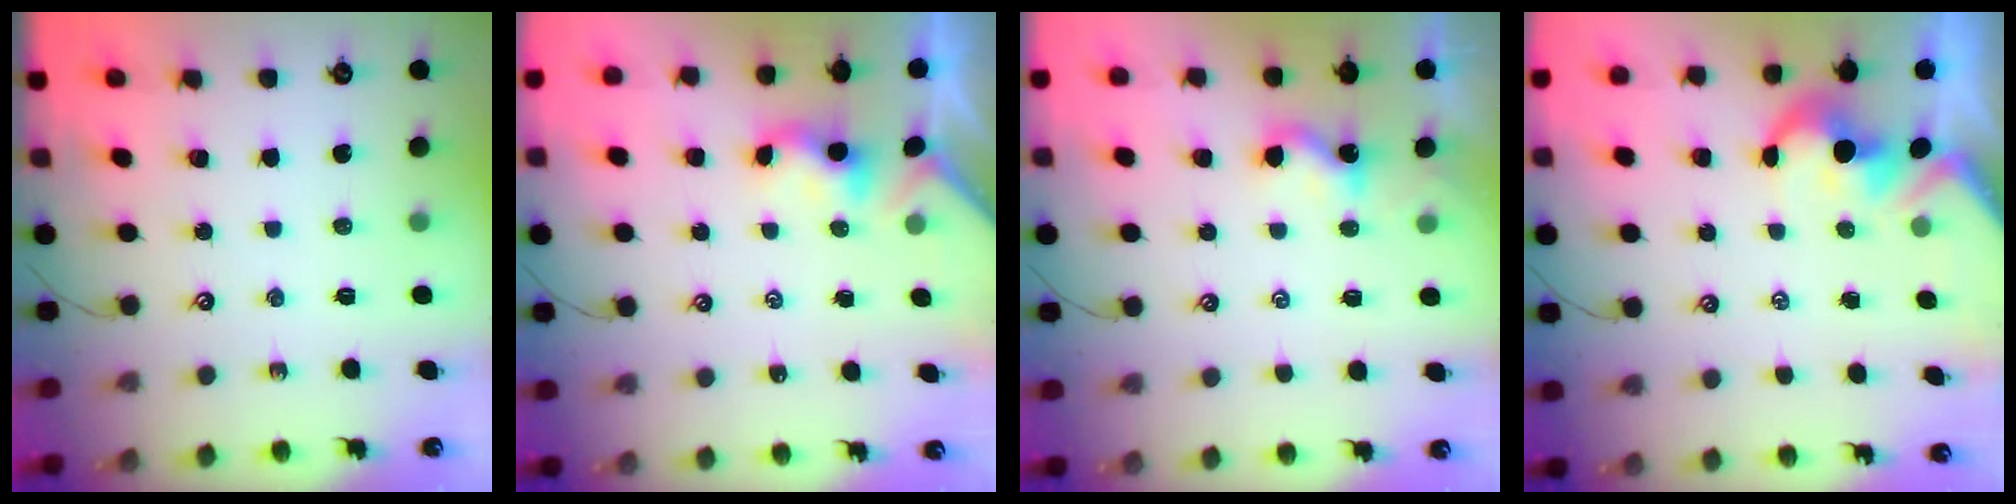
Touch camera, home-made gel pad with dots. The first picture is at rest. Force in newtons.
{"total": 0.5, "press": 0.4, "slide": 0.3}
{"total": 1.9, "press": 1.9, "slide": 0.1}
{"total": 1.8, "press": 1.5, "slide": 1.0}